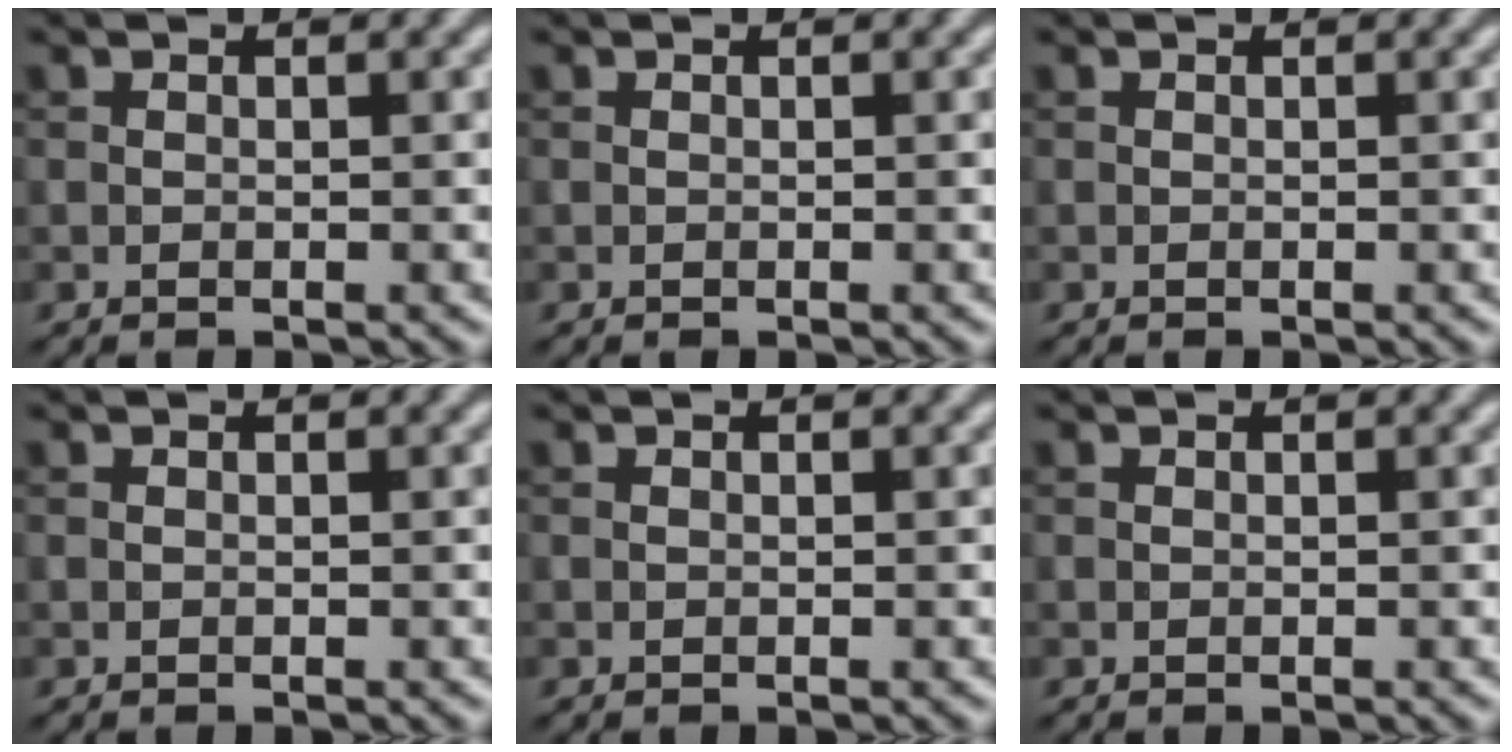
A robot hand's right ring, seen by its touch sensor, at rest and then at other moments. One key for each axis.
{"total": 0.0}
{"total": 0.0}
{"total": 0.0}
{"total": 0.0}
{"total": 0.0}